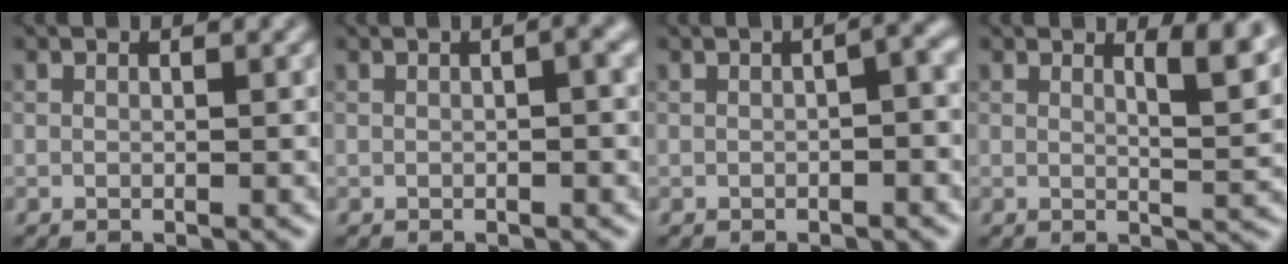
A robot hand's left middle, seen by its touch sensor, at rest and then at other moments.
{"total": 2.5, "force": [0.3, 0.7, 2.4], "torque": [-0.027, 0.007, 0.003]}
{"total": 2.4, "force": [0.0, 0.5, 2.3], "torque": [-0.033, 0.008, 0.000]}
{"total": 3.9, "force": [2.3, 1.1, 2.9], "torque": [-0.031, -0.002, 0.033]}